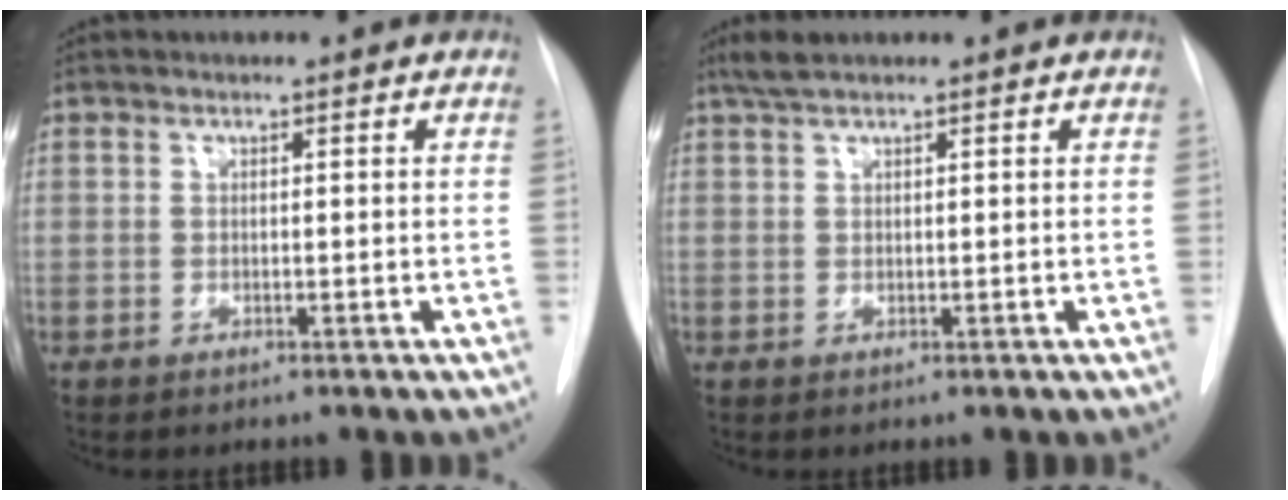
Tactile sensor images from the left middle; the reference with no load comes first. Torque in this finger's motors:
{"motor_torque": [0.12, -0.10, 0.06, 0.00]}